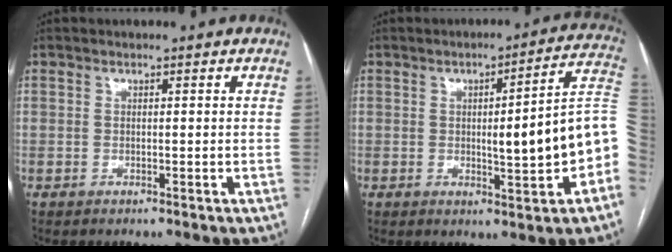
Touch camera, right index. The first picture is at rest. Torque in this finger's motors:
{"motor_torque": [0.52, -0.11, 0.28, 0.06]}